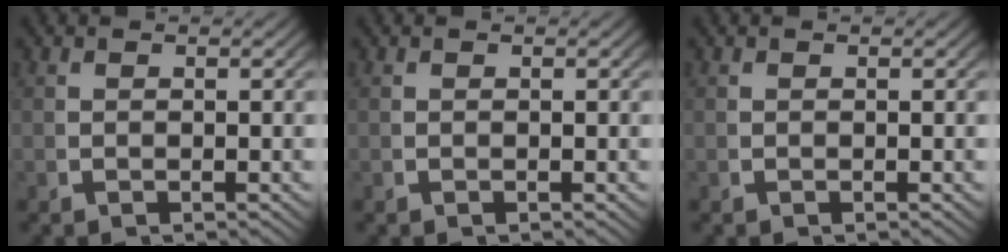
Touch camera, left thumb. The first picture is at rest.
{"total": 0.0}
{"total": 0.0}